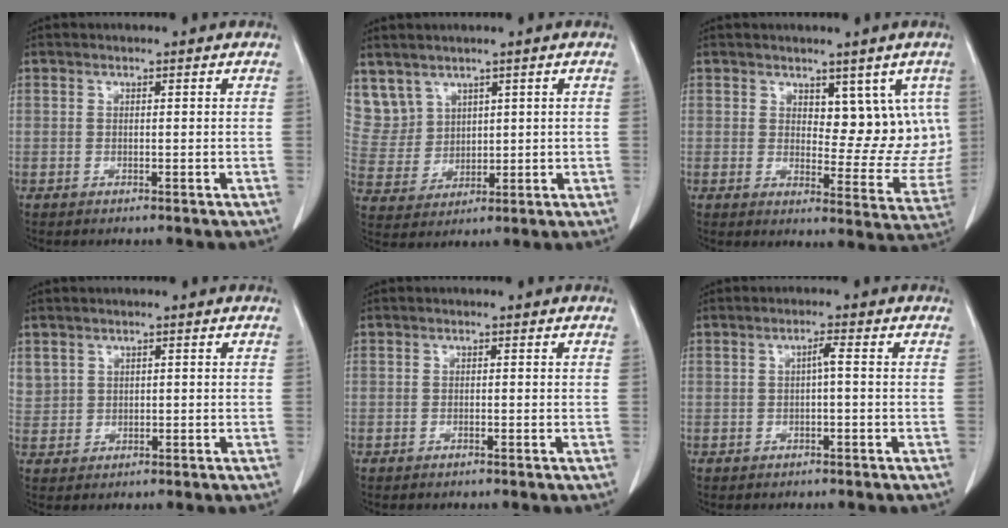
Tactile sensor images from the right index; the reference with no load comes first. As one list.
[{"total": 7.8, "force": [5.2, 5.7, 0.6], "torque": [-0.023, 0.019, 0.126]}, {"total": 9.3, "force": [3.8, 5.0, 6.8], "torque": [-0.059, -0.005, 0.059]}, {"total": 2.9, "force": [1.6, 2.4, 0.4], "torque": [-0.001, 0.006, 0.036]}, {"total": 0.0}, {"total": 1.5, "force": [0.0, 0.1, 1.5], "torque": [-0.026, 0.004, -0.001]}]